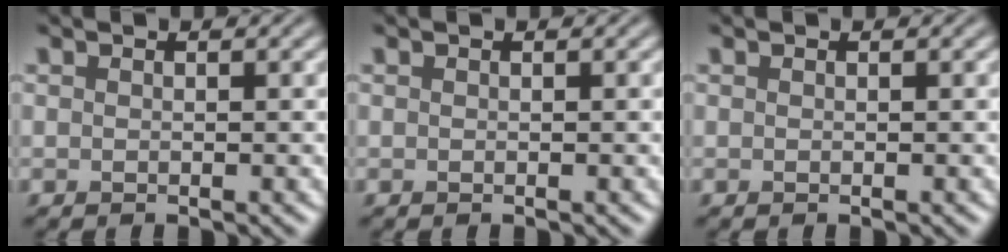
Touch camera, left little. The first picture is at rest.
{"total": 0.0}
{"total": 0.0}